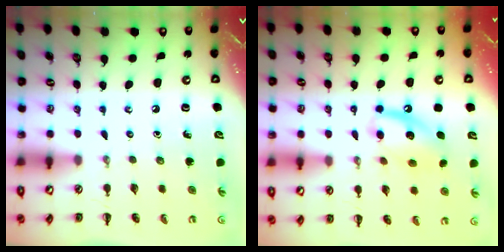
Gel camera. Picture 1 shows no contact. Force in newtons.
{"total": 13.5, "press": 13.4, "slide": 2.0}